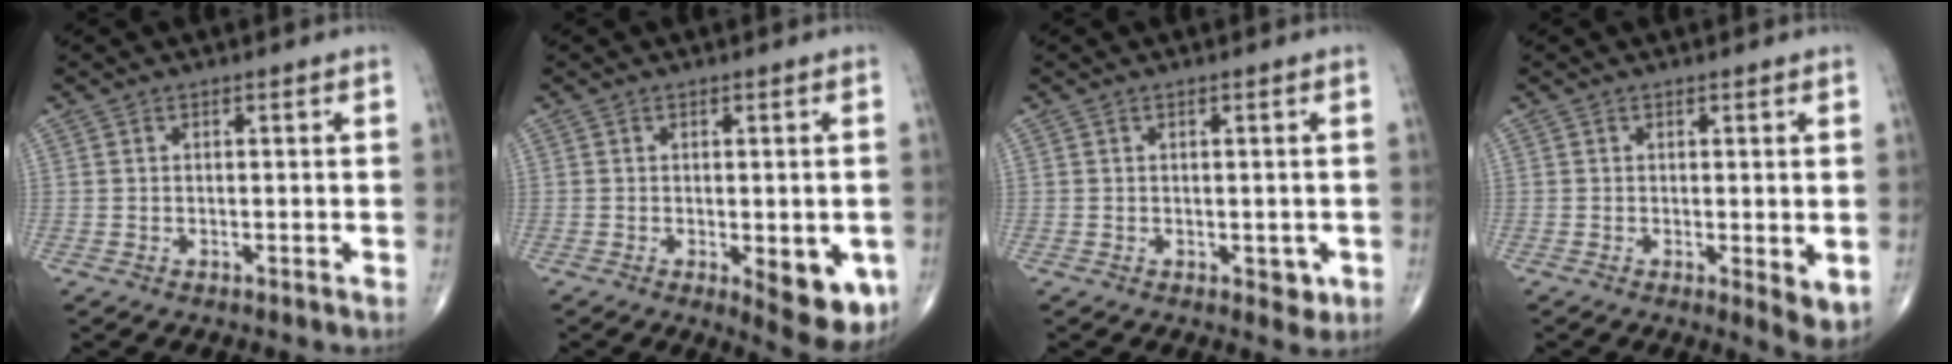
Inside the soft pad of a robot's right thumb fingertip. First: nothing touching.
{"total": 9.8, "force": [-2.7, 4.0, 8.5], "torque": [-0.086, -0.015, -0.026]}
{"total": 2.4, "force": [-0.5, 1.6, 1.8], "torque": [-0.006, -0.001, -0.003]}
{"total": 4.4, "force": [-0.4, 1.5, 4.1], "torque": [-0.057, -0.015, -0.006]}